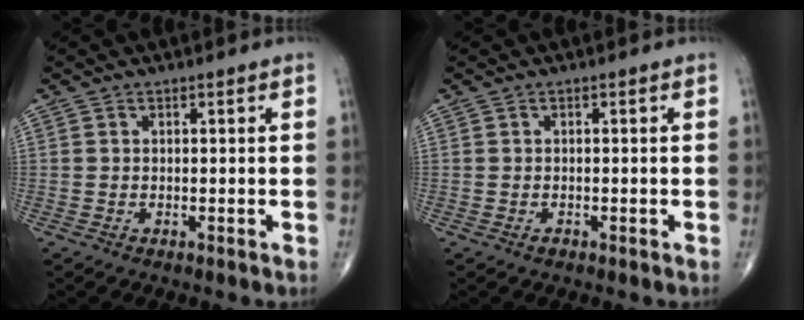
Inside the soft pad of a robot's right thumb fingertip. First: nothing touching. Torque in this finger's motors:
{"motor_torque": [-0.17, 0.04, -0.16, -0.04, -0.01]}